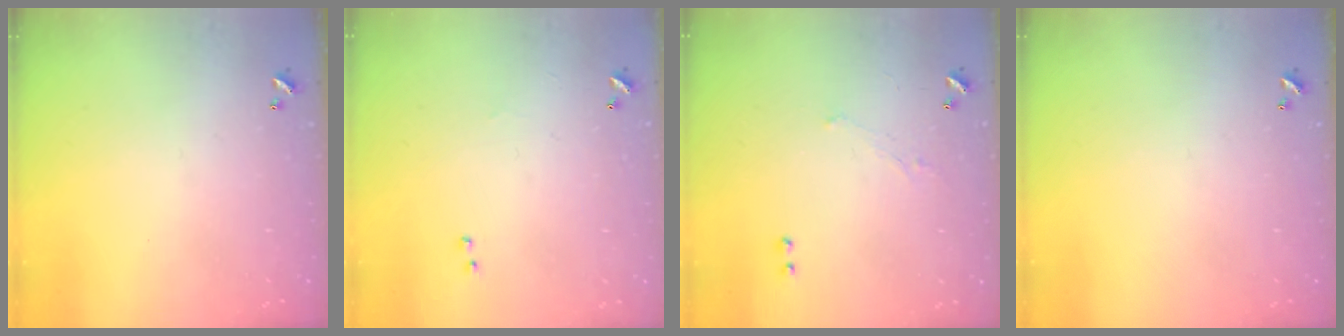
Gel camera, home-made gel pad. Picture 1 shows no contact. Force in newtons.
{"total": 2.3, "press": 2.2, "slide": 0.8}
{"total": 1.2, "press": 0.8, "slide": 0.9}
{"total": 0.0}